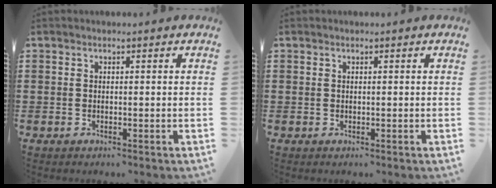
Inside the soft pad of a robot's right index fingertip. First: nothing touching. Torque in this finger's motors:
{"motor_torque": [-0.12, 0.60, 0.00, 0.00]}